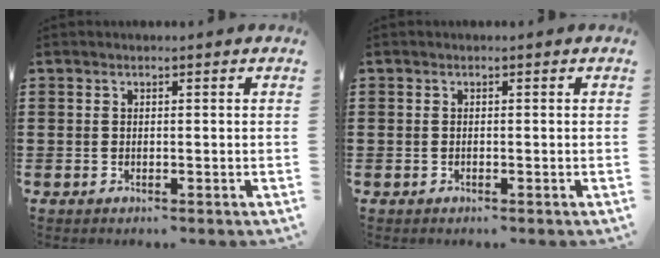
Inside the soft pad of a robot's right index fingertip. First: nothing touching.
{"total": 0.0}